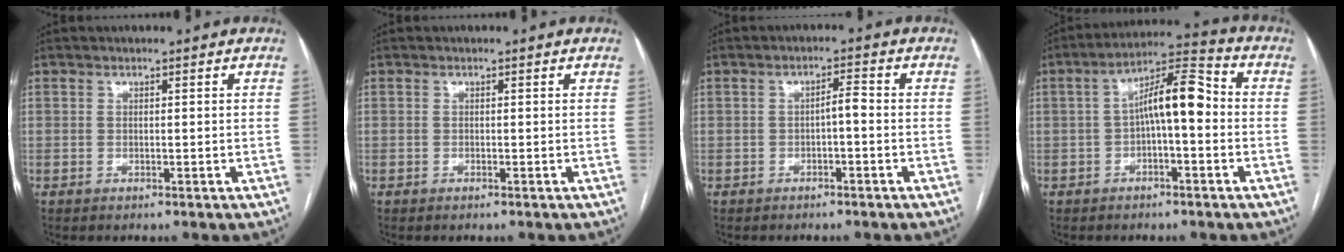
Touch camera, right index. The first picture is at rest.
{"total": 0.0}
{"total": 2.3, "force": [-0.6, 0.5, 2.1], "torque": [-0.032, 0.007, -0.010]}
{"total": 9.1, "force": [-0.4, 2.4, 8.8], "torque": [-0.149, 0.037, -0.009]}